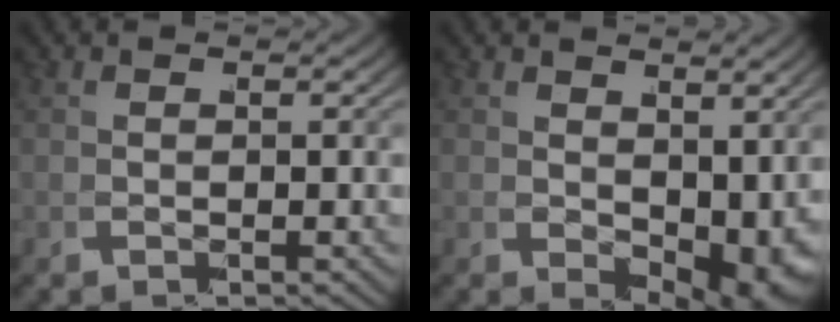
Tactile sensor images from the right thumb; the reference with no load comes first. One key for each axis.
{"total": 3.6, "fx": 0.3, "fy": 1.7, "fz": 3.2, "tx": -0.059, "ty": -0.021, "tz": 0.023}